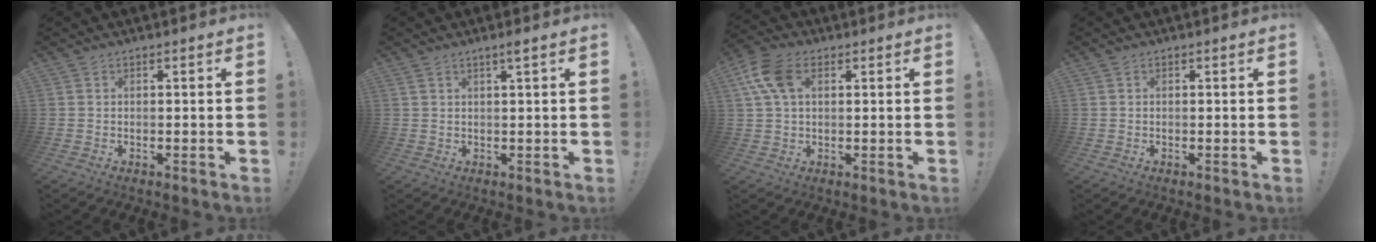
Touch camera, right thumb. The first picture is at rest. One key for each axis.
{"total": 2.7, "fx": 1.4, "fy": -0.4, "fz": 2.2, "tx": -0.040, "ty": -0.002, "tz": 0.021}
{"total": 10.6, "fx": 3.6, "fy": 6.5, "fz": 7.6, "tx": -0.156, "ty": 0.002, "tz": 0.070}
{"total": 0.0}